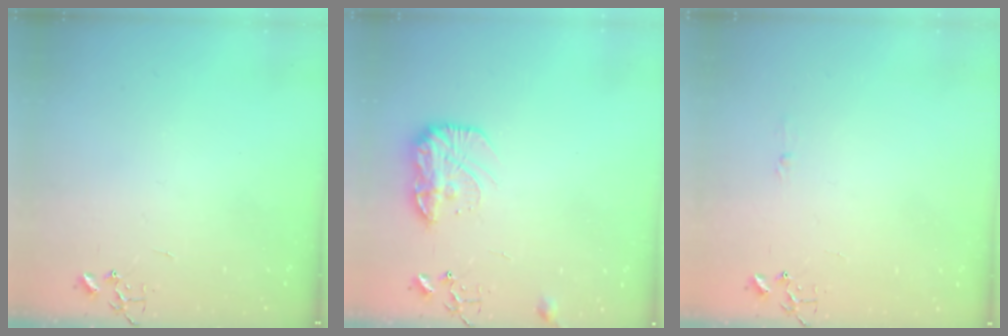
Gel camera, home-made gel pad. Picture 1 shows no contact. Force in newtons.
{"total": 12.8, "press": 12.8, "slide": 0.7}
{"total": 3.5, "press": 3.5, "slide": 0.4}